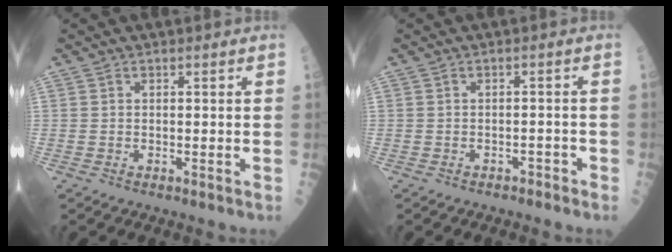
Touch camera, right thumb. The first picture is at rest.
{"total": 2.3, "force": [-1.8, 1.1, 0.8], "torque": [-0.011, 0.014, -0.021]}